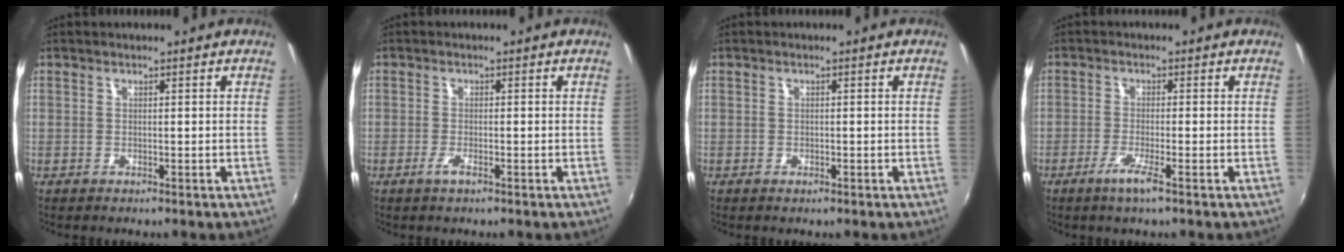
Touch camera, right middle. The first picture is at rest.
{"total": 1.9, "force": [-1.1, 0.3, 1.5], "torque": [-0.032, -0.002, -0.021]}
{"total": 0.6, "force": [-0.4, 0.3, 0.3], "torque": [-0.004, -0.002, -0.008]}
{"total": 3.8, "force": [-2.3, -0.3, 3.1], "torque": [-0.068, -0.009, -0.045]}